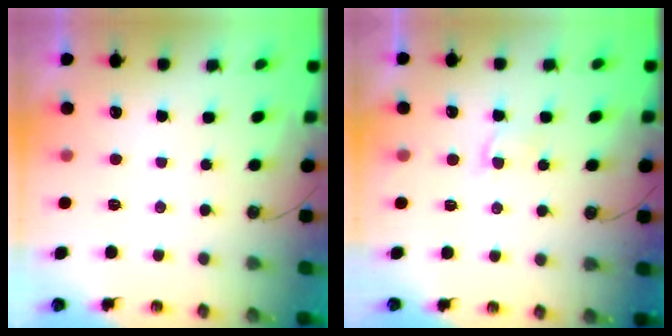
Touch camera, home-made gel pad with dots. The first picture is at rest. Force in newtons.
{"total": 2.0, "press": 2.0, "slide": 0.4}